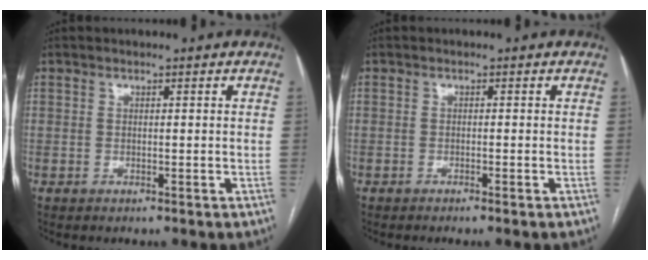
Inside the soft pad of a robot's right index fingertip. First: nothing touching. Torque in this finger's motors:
{"motor_torque": [0.37, -0.20, -0.08, 0.01]}